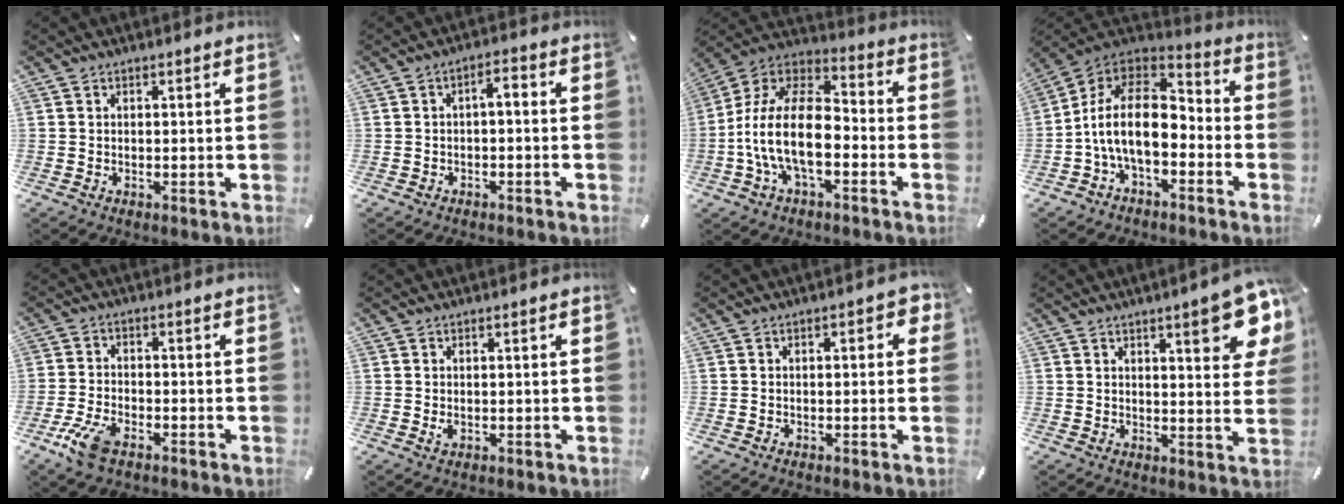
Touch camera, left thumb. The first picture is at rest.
{"total": 3.2, "force": [-1.7, 1.3, 2.4], "torque": [-0.043, 0.018, -0.036]}
{"total": 16.5, "force": [-5.1, 9.0, 12.9], "torque": [-0.266, 0.022, -0.090]}
{"total": 16.2, "force": [-3.6, 9.7, 12.5], "torque": [-0.259, 0.015, -0.063]}
{"total": 7.2, "force": [-4.1, 3.4, 4.9], "torque": [-0.120, 0.005, -0.078]}
{"total": 1.4, "force": [0.1, 0.6, 1.3], "torque": [-0.033, -0.004, 0.000]}
{"total": 3.7, "force": [0.3, 1.7, 3.2], "torque": [-0.036, 0.002, -0.001]}
{"total": 12.2, "force": [6.4, 3.4, 9.9], "torque": [-0.120, -0.039, 0.100]}